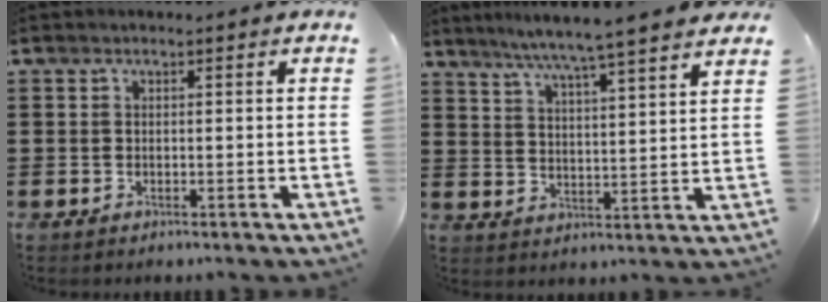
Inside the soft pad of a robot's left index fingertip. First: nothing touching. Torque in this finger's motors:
{"motor_torque": [1.48, -0.66, 0.52, 0.11]}